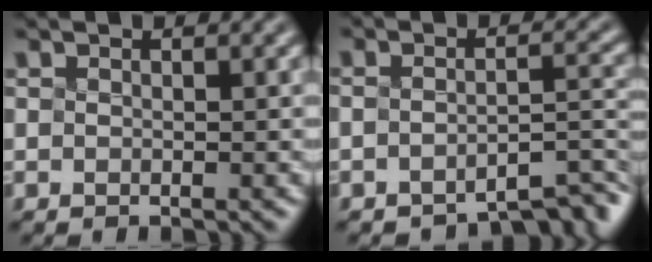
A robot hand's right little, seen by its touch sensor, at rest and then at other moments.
{"total": 4.3, "force": [-4.2, -0.5, 0.8], "torque": [-0.014, -0.008, -0.032]}